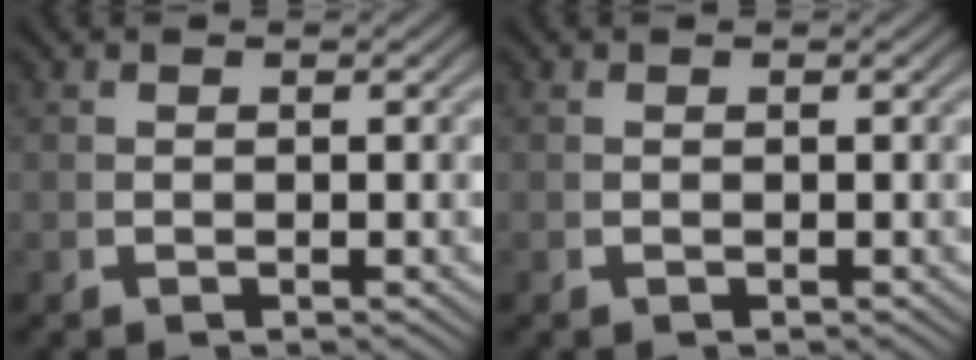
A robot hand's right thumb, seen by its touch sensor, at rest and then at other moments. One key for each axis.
{"total": 0.0}